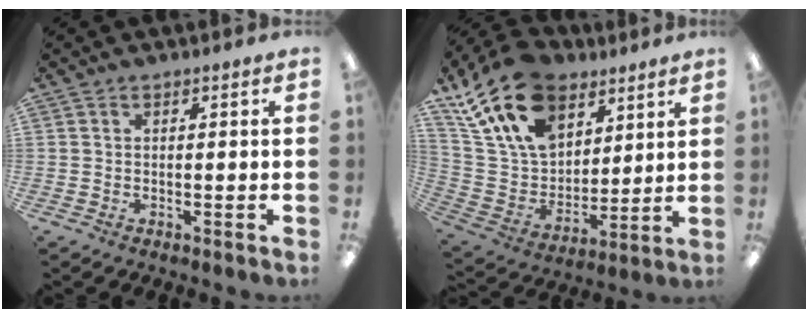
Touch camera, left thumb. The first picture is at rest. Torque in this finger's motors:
{"motor_torque": [0.41, 0.41, 1.36, -1.40, 0.36]}